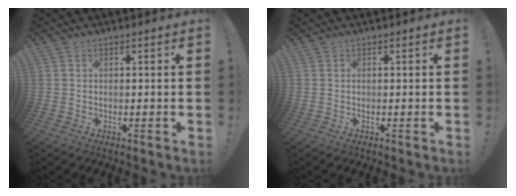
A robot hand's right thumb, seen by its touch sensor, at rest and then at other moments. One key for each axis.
{"total": 0.0}